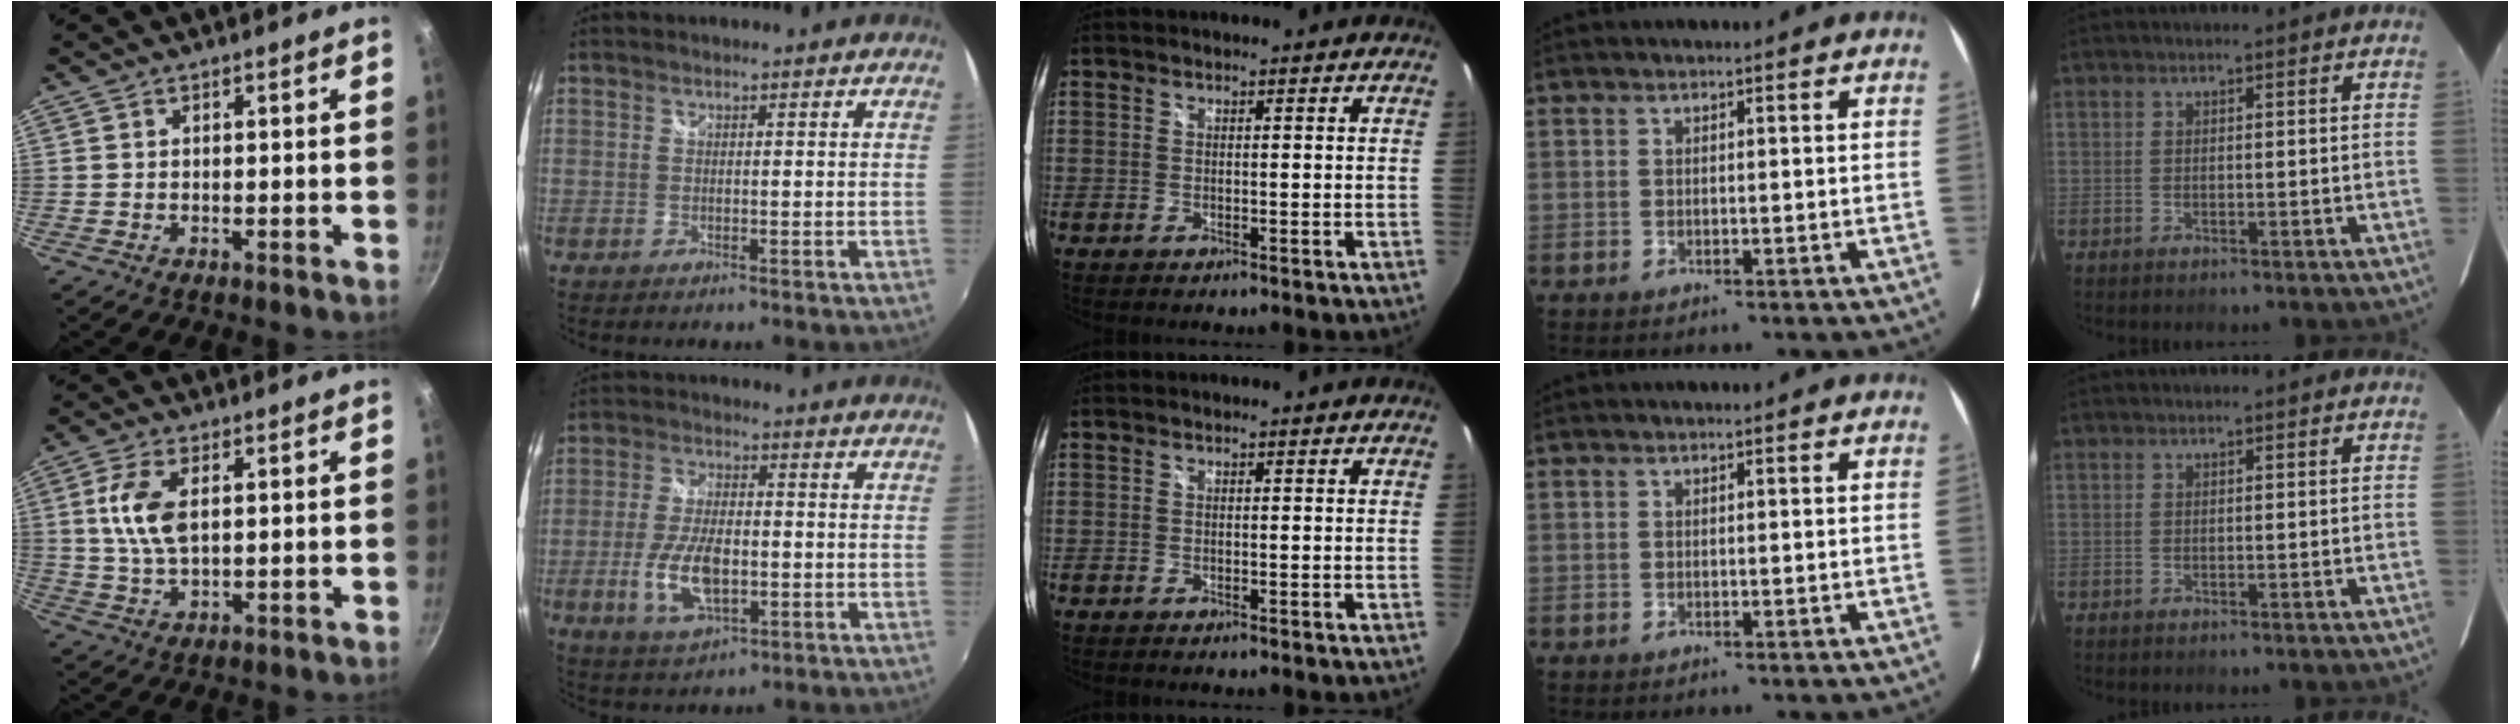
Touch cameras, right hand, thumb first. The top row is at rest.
{"thumb": {"total": 8.6, "force": [1.8, 4.4, 7.2], "torque": [-0.141, 0.000, 0.035]}, "index": {"total": 10.5, "force": [-2.7, 4.7, 9.0], "torque": [-0.184, -0.008, -0.046]}}